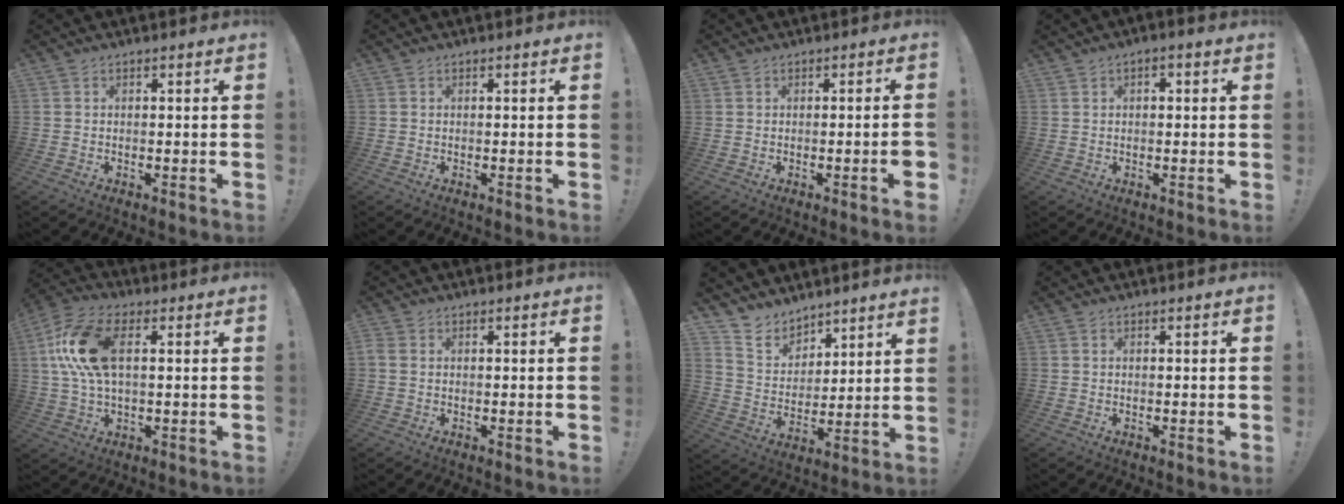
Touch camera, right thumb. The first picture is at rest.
{"total": 0.0}
{"total": 3.0, "force": [-1.0, 0.0, 2.8], "torque": [-0.038, -0.008, -0.015]}
{"total": 1.3, "force": [-0.4, 0.8, 1.0], "torque": [-0.011, 0.004, -0.010]}
{"total": 15.7, "force": [3.0, 8.0, 13.1], "torque": [-0.263, 0.002, 0.054]}
{"total": 1.4, "force": [0.2, 1.1, 0.8], "torque": [-0.018, 0.005, 0.005]}
{"total": 8.9, "force": [7.9, 4.0, 1.0], "torque": [-0.043, -0.073, 0.155]}
{"total": 0.0}